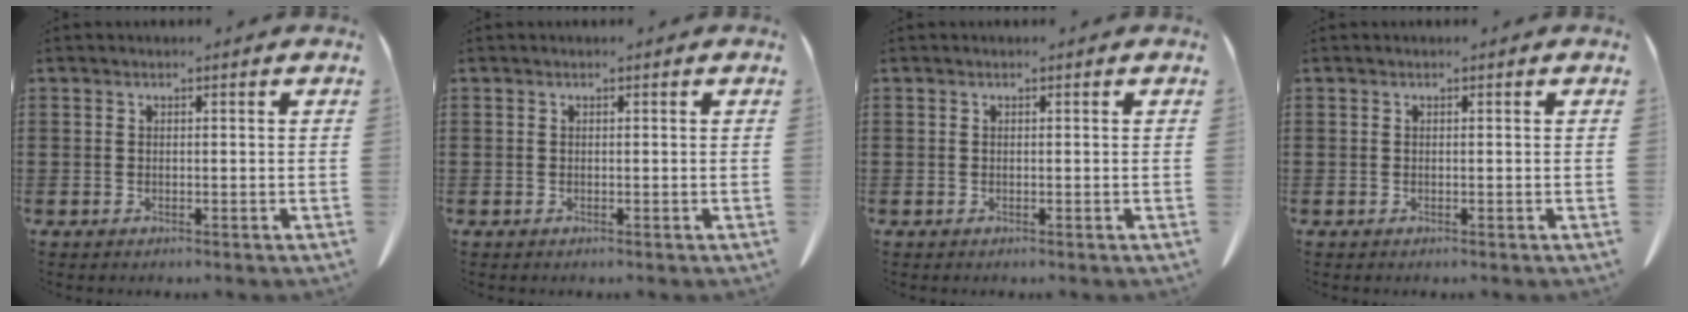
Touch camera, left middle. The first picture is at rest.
{"total": 0.0}
{"total": 0.0}
{"total": 0.0}